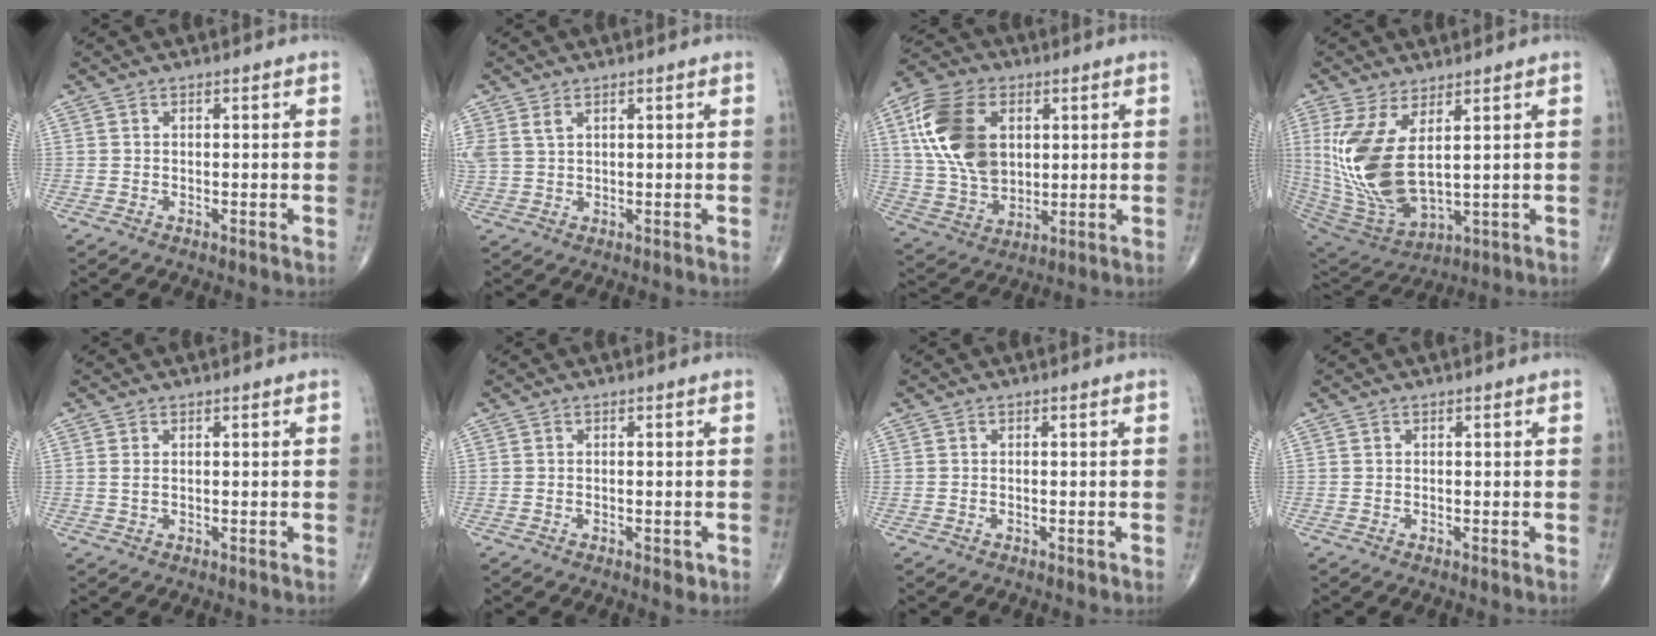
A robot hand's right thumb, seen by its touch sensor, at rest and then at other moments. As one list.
[{"total": 2.9, "force": [1.8, 1.5, 1.8], "torque": [-0.043, 0.005, 0.048]}, {"total": 17.0, "force": [4.3, 11.2, 12.0], "torque": [-0.222, -0.005, 0.085]}, {"total": 16.1, "force": [3.5, 7.1, 14.0], "torque": [-0.301, -0.035, 0.089]}, {"total": 0.6, "force": [0.2, 0.3, 0.5], "torque": [-0.011, 0.004, 0.006]}, {"total": 1.5, "force": [-0.6, 0.8, 1.1], "torque": [-0.013, 0.001, -0.005]}, {"total": 0.5, "force": [-0.3, 0.3, 0.4], "torque": [-0.006, 0.000, -0.003]}, {"total": 0.0}]